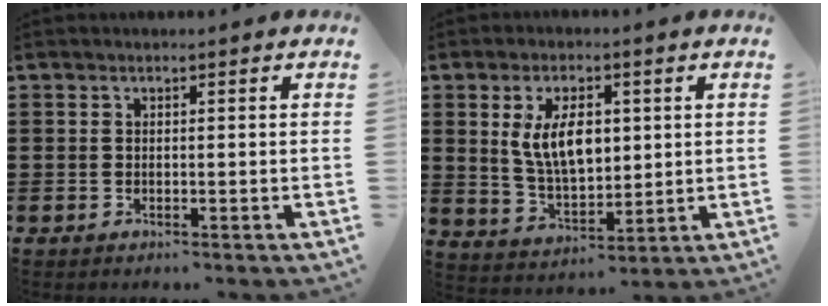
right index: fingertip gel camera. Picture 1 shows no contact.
{"total": 8.8, "force": [1.9, 4.6, 7.2], "torque": [-0.146, 0.007, 0.031]}